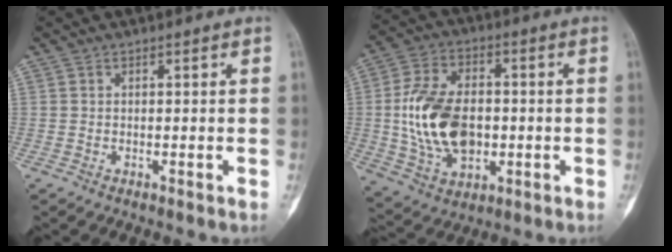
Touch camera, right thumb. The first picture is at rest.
{"total": 16.5, "force": [-0.9, 10.6, 12.6], "torque": [-0.217, 0.007, -0.006]}